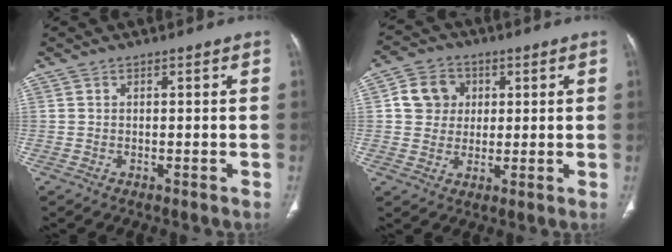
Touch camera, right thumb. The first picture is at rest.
{"total": 7.6, "force": [1.6, 6.8, 2.9], "torque": [-0.023, 0.000, 0.023]}